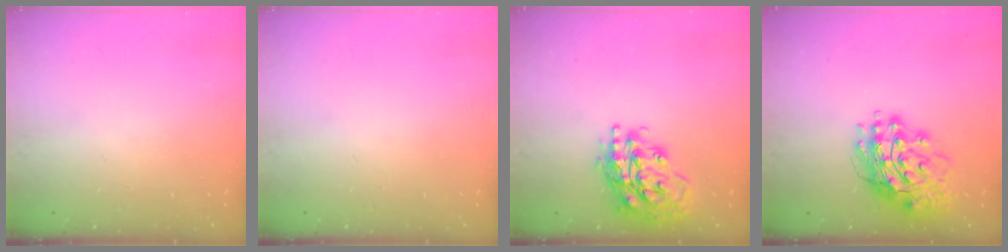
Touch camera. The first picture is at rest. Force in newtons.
{"total": 0.0}
{"total": 21.2, "press": 21.1, "slide": 2.1}
{"total": 16.2, "press": 16.1, "slide": 2.1}